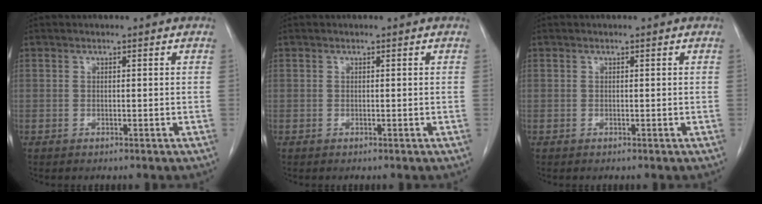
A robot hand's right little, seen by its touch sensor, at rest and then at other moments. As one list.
[{"total": 0.0}, {"total": 0.0}]